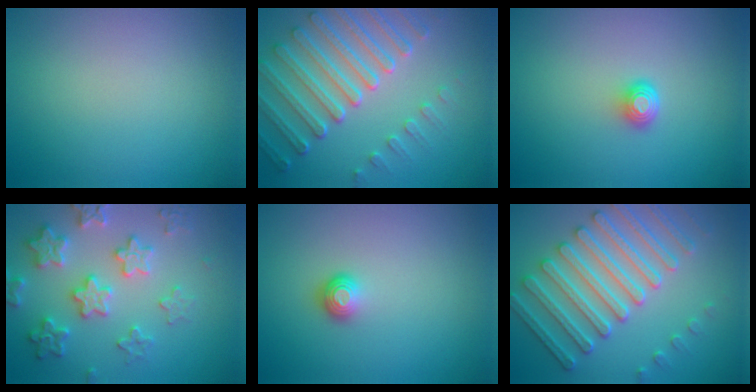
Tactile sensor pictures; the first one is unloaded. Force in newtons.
{"total": 7.2, "press": 5.5, "slide": 4.6}
{"total": 1.6, "press": 1.2, "slide": 1.1}
{"total": 5.4, "press": 5.3, "slide": 1.1}
{"total": 1.2, "press": 0.9, "slide": 0.7}
{"total": 6.4, "press": 5.9, "slide": 2.4}